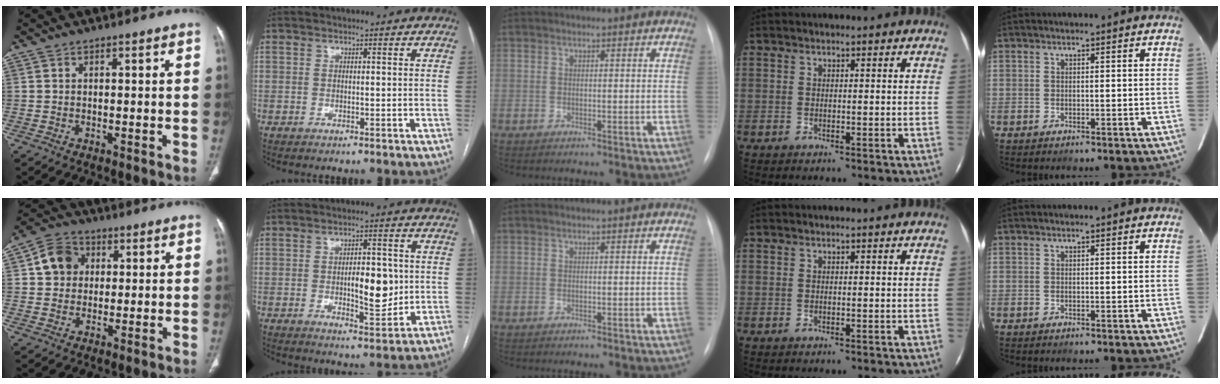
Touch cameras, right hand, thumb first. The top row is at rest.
{"thumb": {"total": 7.7, "force": [1.8, 6.7, 3.5], "torque": [-0.042, 0.006, 0.023]}, "index": {"total": 7.9, "force": [-0.2, 2.9, 7.3], "torque": [-0.106, -0.004, 0.004]}}